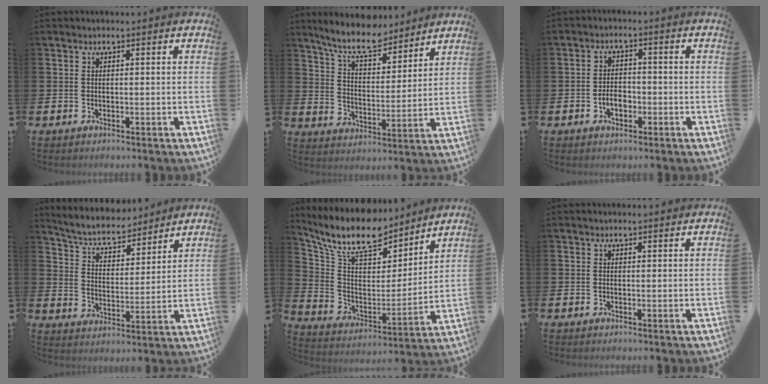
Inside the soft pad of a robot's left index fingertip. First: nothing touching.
{"total": 8.7, "force": [7.9, 2.1, 3.1], "torque": [-0.083, -0.041, 0.140]}
{"total": 3.0, "force": [-1.1, 1.9, 2.1], "torque": [-0.025, -0.002, -0.025]}
{"total": 6.0, "force": [5.5, 1.8, 1.7], "torque": [-0.060, -0.040, 0.091]}
{"total": 12.1, "force": [10.5, 4.2, 4.5], "torque": [-0.123, -0.067, 0.182]}
{"total": 0.8, "force": [0.8, 0.0, 0.2], "torque": [0.010, -0.006, 0.011]}